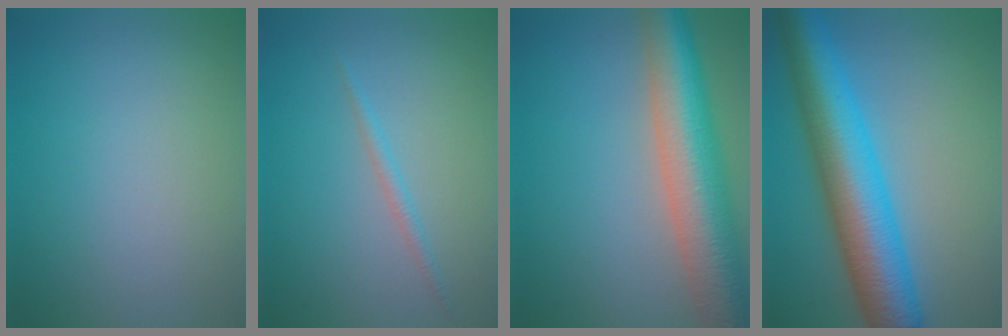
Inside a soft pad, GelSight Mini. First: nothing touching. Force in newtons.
{"total": 1.0, "press": 1.0, "slide": 0.0}
{"total": 10.2, "press": 10.2, "slide": 0.5}
{"total": 10.5, "press": 10.5, "slide": 0.2}